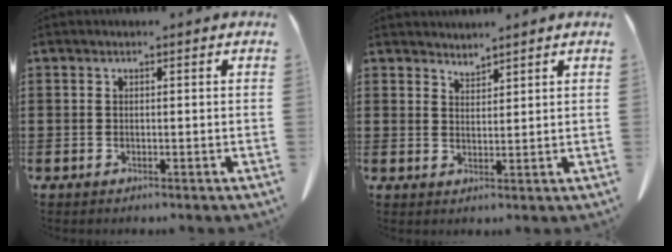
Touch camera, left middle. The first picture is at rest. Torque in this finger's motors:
{"motor_torque": [0.17, -0.10, -0.03, -0.02]}